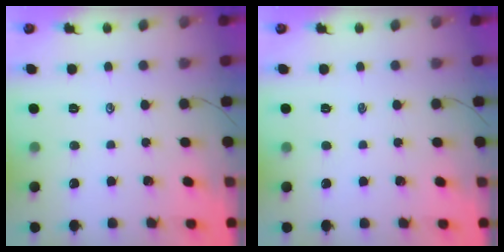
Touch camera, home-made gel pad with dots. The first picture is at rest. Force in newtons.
{"total": 0.0}